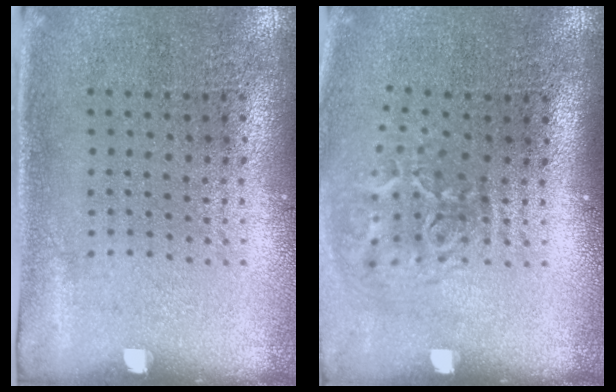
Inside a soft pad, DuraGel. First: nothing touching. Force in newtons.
{"total": 2.0, "press": 1.3, "slide": 1.5}